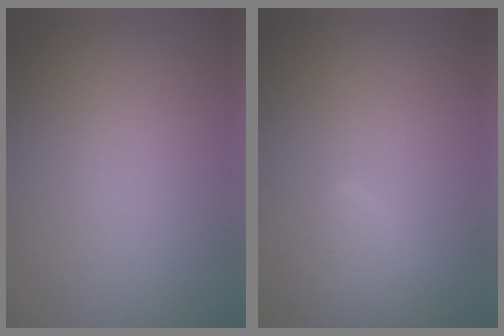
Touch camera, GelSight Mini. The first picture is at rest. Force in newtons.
{"total": 2.6, "press": 2.6, "slide": 0.1}